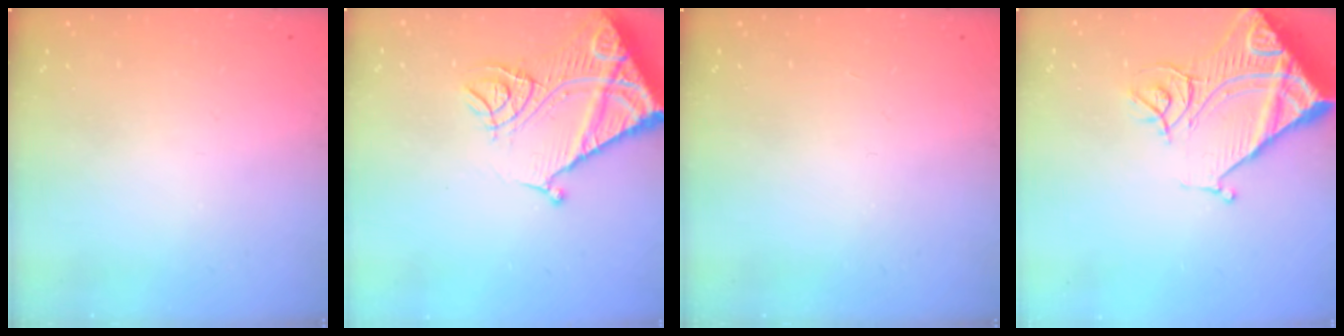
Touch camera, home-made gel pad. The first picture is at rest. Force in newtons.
{"total": 16.1, "press": 16.0, "slide": 1.8}
{"total": 0.0}
{"total": 16.6, "press": 16.5, "slide": 1.7}